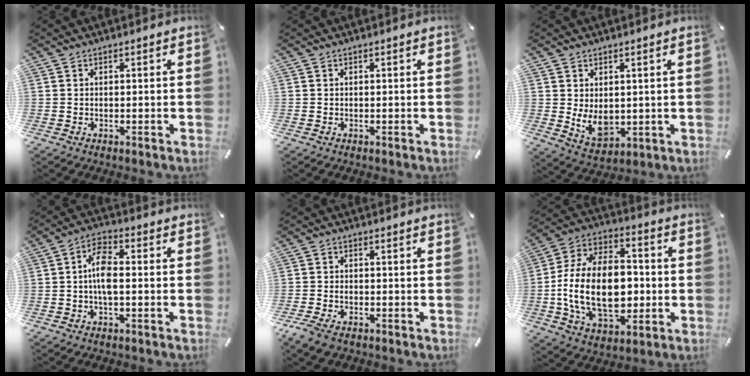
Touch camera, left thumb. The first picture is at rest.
{"total": 0.0}
{"total": 7.5, "force": [0.8, 5.4, 5.2], "torque": [-0.094, -0.012, 0.017]}
{"total": 7.0, "force": [-0.6, 3.2, 6.2], "torque": [-0.131, 0.007, -0.014]}
{"total": 3.3, "force": [-1.7, 2.0, 1.9], "torque": [-0.045, 0.005, -0.034]}
{"total": 22.0, "force": [-2.9, 14.4, 16.4], "torque": [-0.337, 0.003, -0.049]}